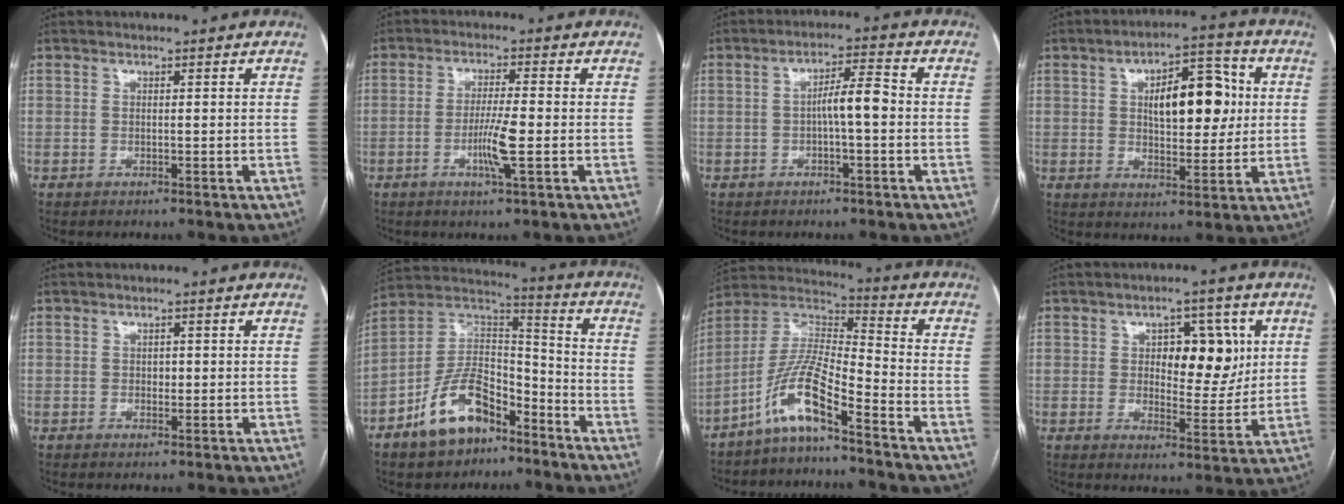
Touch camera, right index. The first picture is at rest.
{"total": 5.7, "force": [-1.5, -0.1, 5.5], "torque": [-0.106, -0.010, -0.028]}
{"total": 5.3, "force": [-0.5, 0.9, 5.2], "torque": [-0.089, 0.016, -0.009]}
{"total": 12.3, "force": [2.4, 5.6, 10.7], "torque": [-0.158, 0.023, 0.041]}
{"total": 1.1, "force": [0.0, 0.8, 0.7], "torque": [-0.009, 0.002, 0.001]}
{"total": 13.8, "force": [-8.5, 7.0, 8.4], "torque": [-0.162, 0.030, -0.153]}
{"total": 10.6, "force": [-6.8, 1.2, 8.0], "torque": [-0.177, 0.009, -0.140]}
{"total": 9.4, "force": [2.4, 4.7, 7.8], "torque": [-0.096, 0.013, 0.039]}